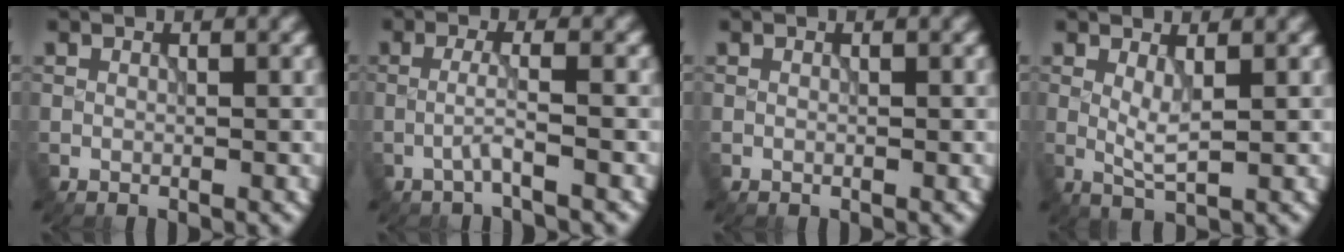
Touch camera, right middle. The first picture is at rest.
{"total": 1.9, "force": [-0.8, 0.0, 1.8], "torque": [-0.035, 0.005, -0.022]}
{"total": 0.0}
{"total": 2.0, "force": [0.6, 0.4, 1.9], "torque": [-0.041, -0.007, 0.013]}